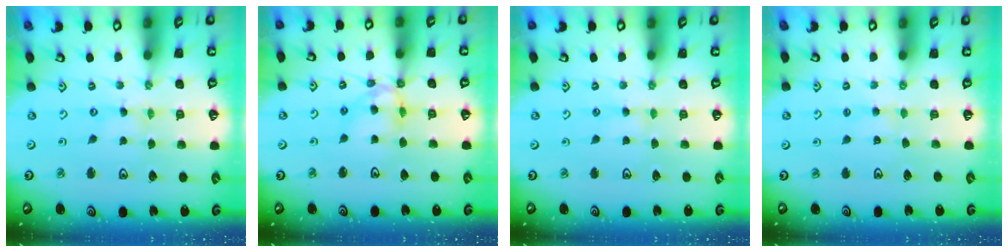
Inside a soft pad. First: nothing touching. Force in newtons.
{"total": 11.2, "press": 11.2, "slide": 1.1}
{"total": 2.4, "press": 2.3, "slide": 0.4}
{"total": 1.7, "press": 1.7, "slide": 0.4}